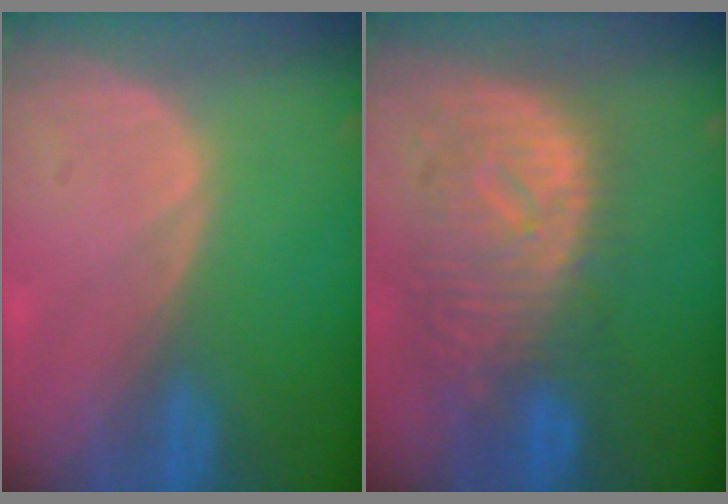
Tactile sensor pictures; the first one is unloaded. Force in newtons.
{"total": 10.9, "press": 9.8, "slide": 4.8}